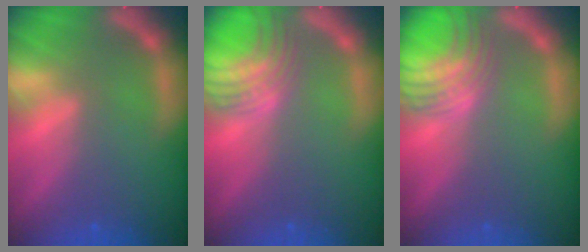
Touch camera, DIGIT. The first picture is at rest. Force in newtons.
{"total": 7.5}
{"total": 8.1}